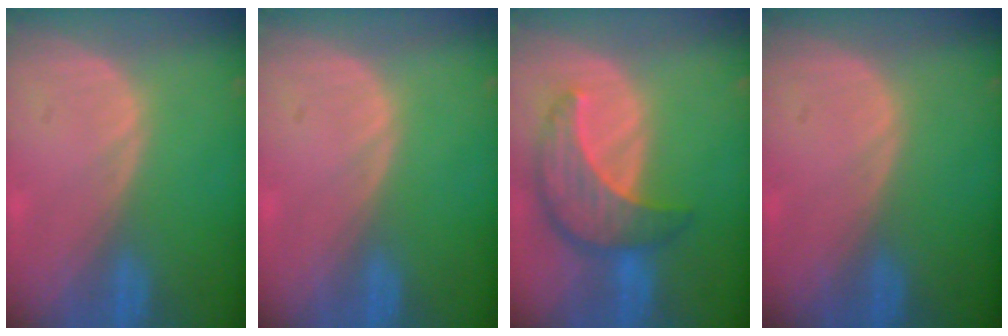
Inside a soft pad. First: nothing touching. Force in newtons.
{"total": 0.0}
{"total": 8.6, "press": 7.7, "slide": 3.8}
{"total": 0.0}